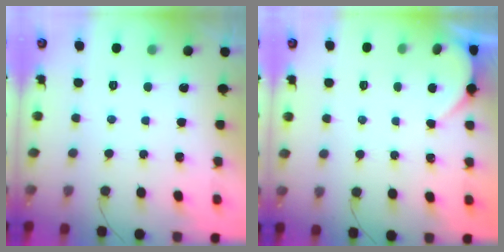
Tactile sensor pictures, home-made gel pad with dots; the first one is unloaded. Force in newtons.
{"total": 2.1, "press": 2.1, "slide": 0.2}